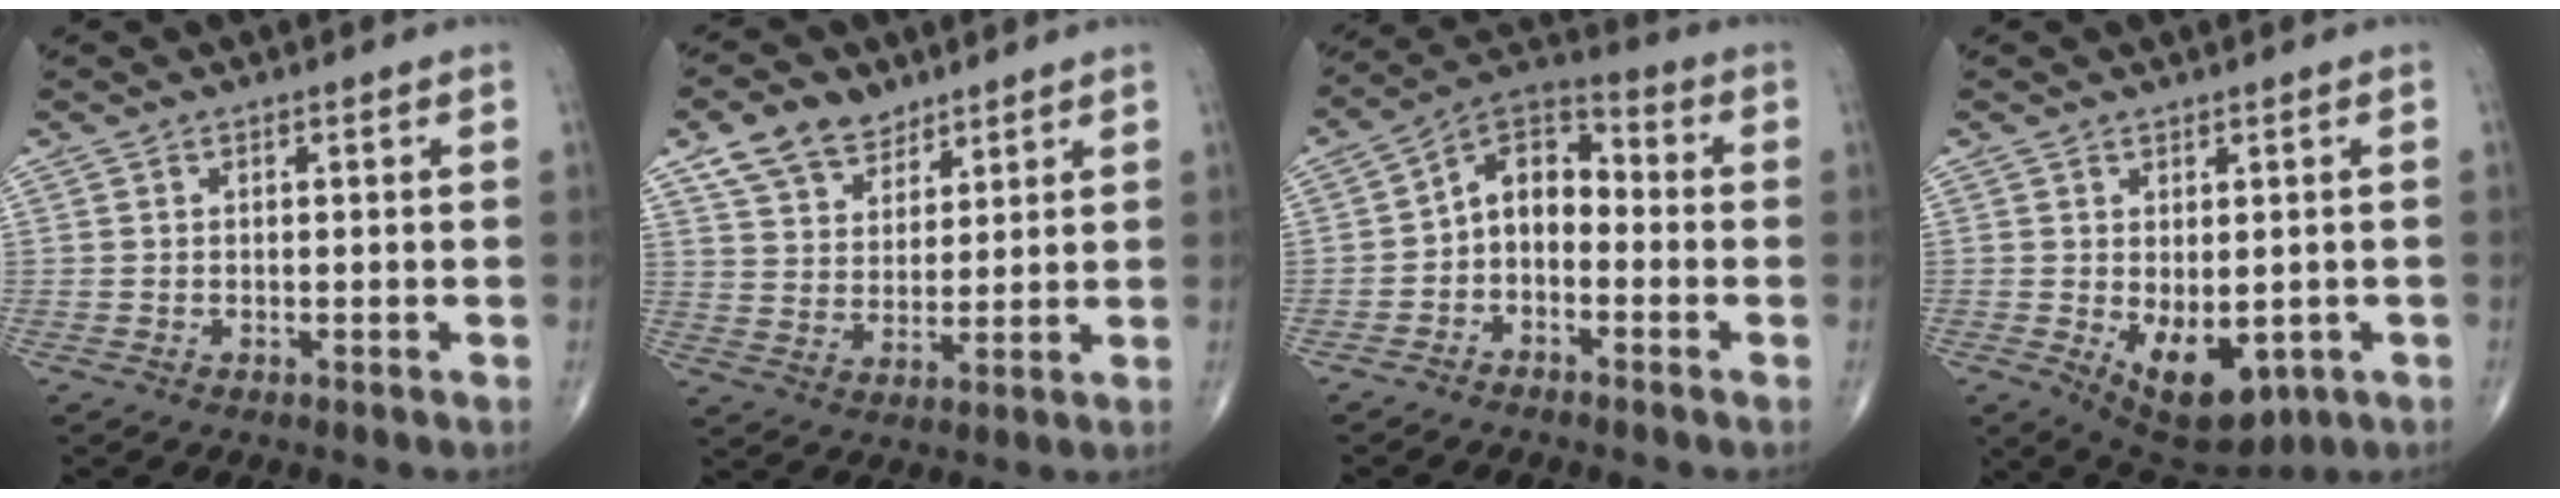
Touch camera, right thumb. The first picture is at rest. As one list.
[{"total": 9.3, "force": [6.2, 6.0, 3.6], "torque": [-0.041, -0.028, 0.117]}, {"total": 8.9, "force": [-1.8, 6.2, 6.2], "torque": [-0.077, 0.045, -0.051]}, {"total": 10.6, "force": [-2.5, 5.9, 8.4], "torque": [-0.104, -0.007, -0.015]}]